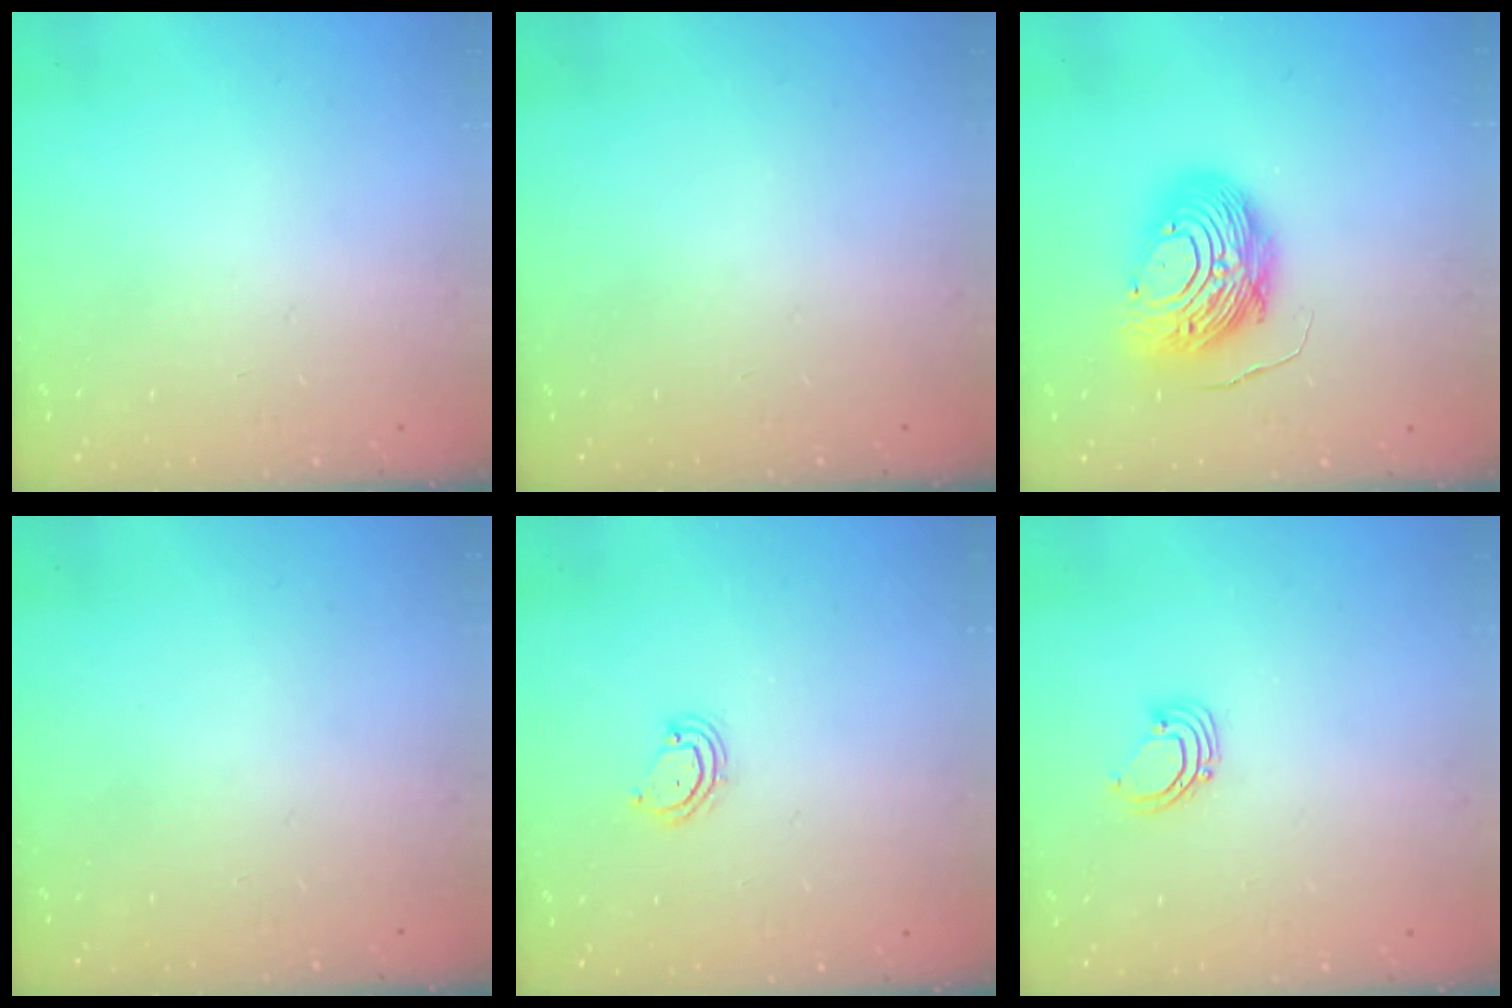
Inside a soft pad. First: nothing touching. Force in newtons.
{"total": 0.0}
{"total": 12.8, "press": 12.7, "slide": 1.1}
{"total": 0.0}
{"total": 3.9, "press": 3.9, "slide": 0.3}
{"total": 2.9, "press": 2.9, "slide": 0.3}